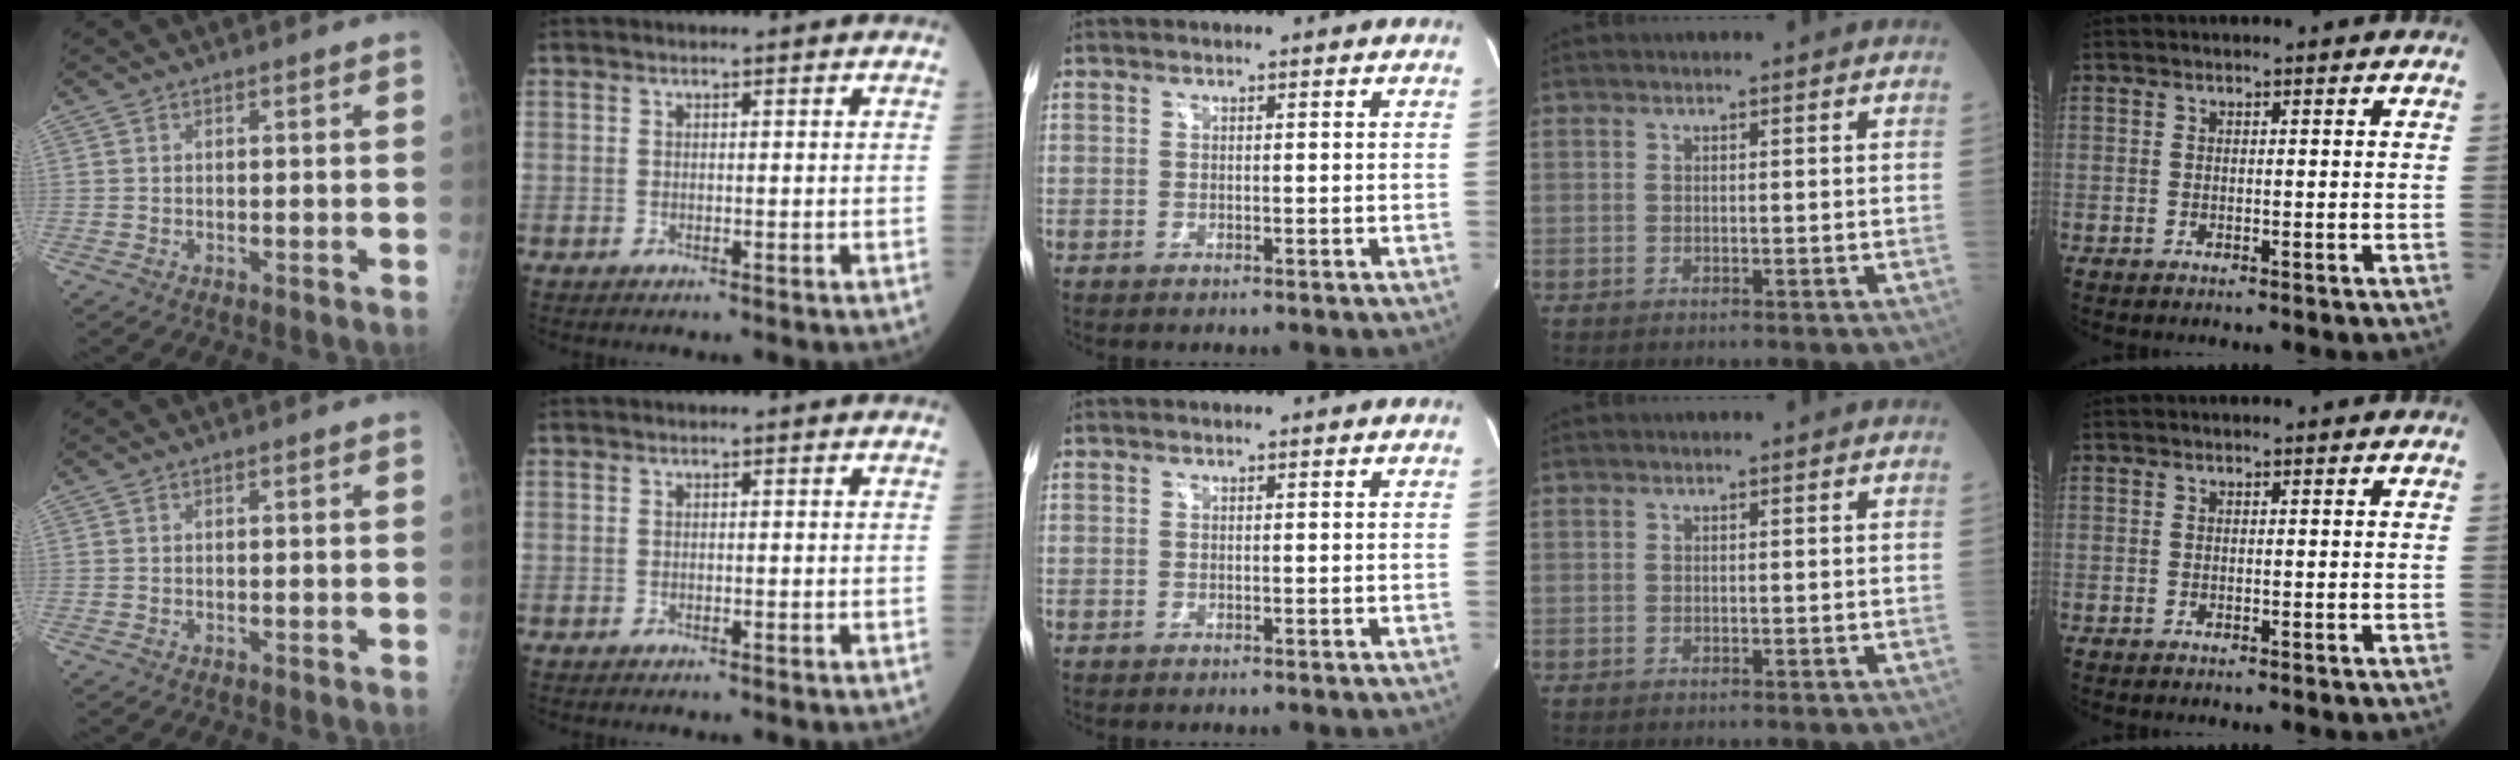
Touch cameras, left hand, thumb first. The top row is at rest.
{}